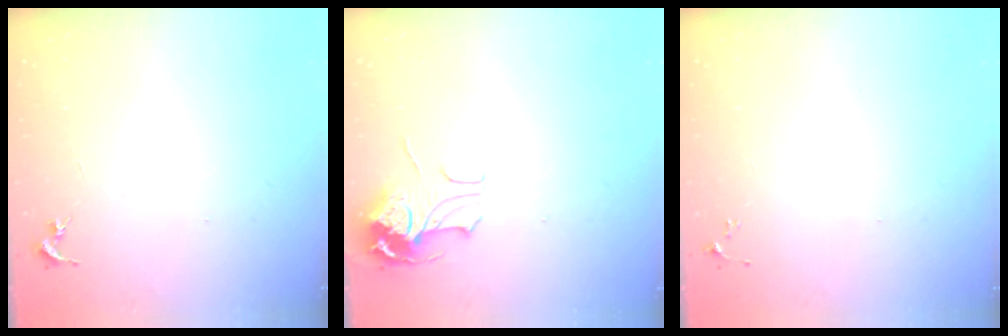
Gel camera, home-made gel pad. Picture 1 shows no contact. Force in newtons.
{"total": 8.3, "press": 8.3, "slide": 0.8}
{"total": 3.5, "press": 3.5, "slide": 0.5}